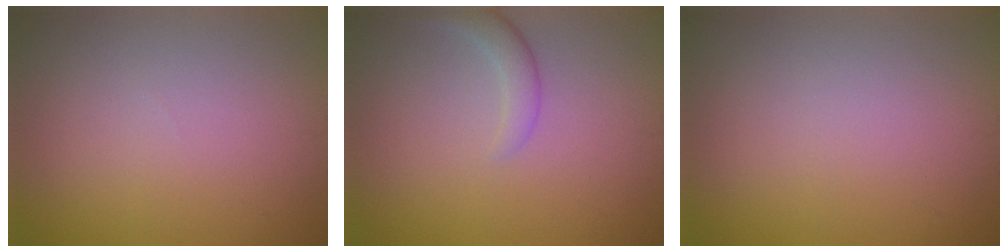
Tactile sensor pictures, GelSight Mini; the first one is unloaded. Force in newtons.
{"total": 2.0, "press": 2.0, "slide": 0.2}
{"total": 0.0}